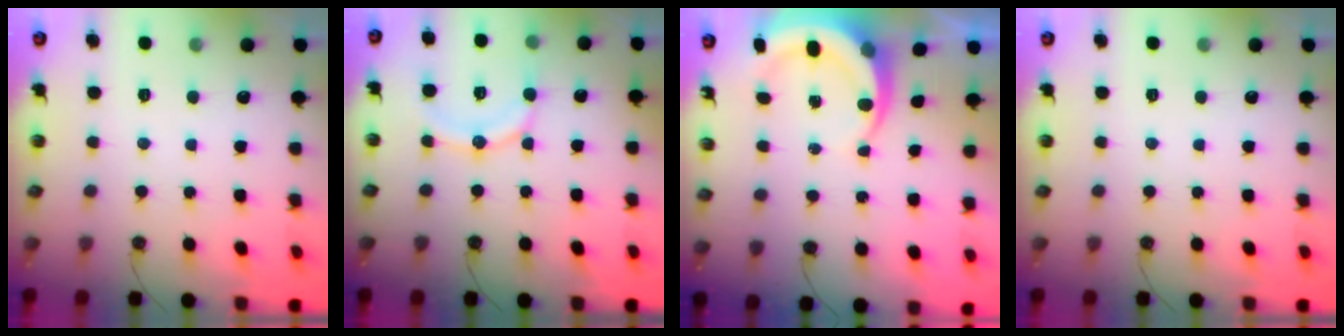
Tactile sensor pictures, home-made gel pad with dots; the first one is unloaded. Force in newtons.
{"total": 12.3, "press": 12.0, "slide": 2.7}
{"total": 7.4, "press": 7.4, "slide": 0.8}
{"total": 0.0}